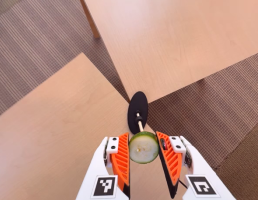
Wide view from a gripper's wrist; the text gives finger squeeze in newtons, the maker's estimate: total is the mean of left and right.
{"total": 11.5, "left": 12.3, "right": 10.7}